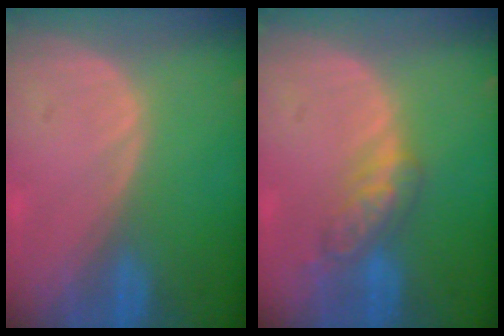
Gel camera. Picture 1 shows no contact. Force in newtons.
{"total": 5.3, "press": 5.1, "slide": 1.7}